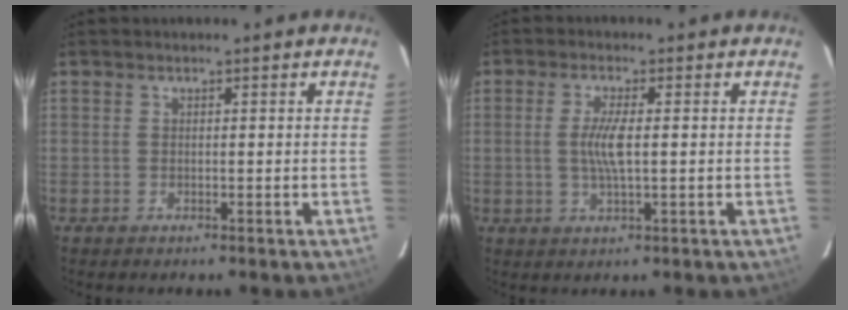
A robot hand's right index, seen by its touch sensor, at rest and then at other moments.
{"total": 4.8, "force": [0.0, 0.7, 4.7], "torque": [-0.090, -0.003, 0.000]}